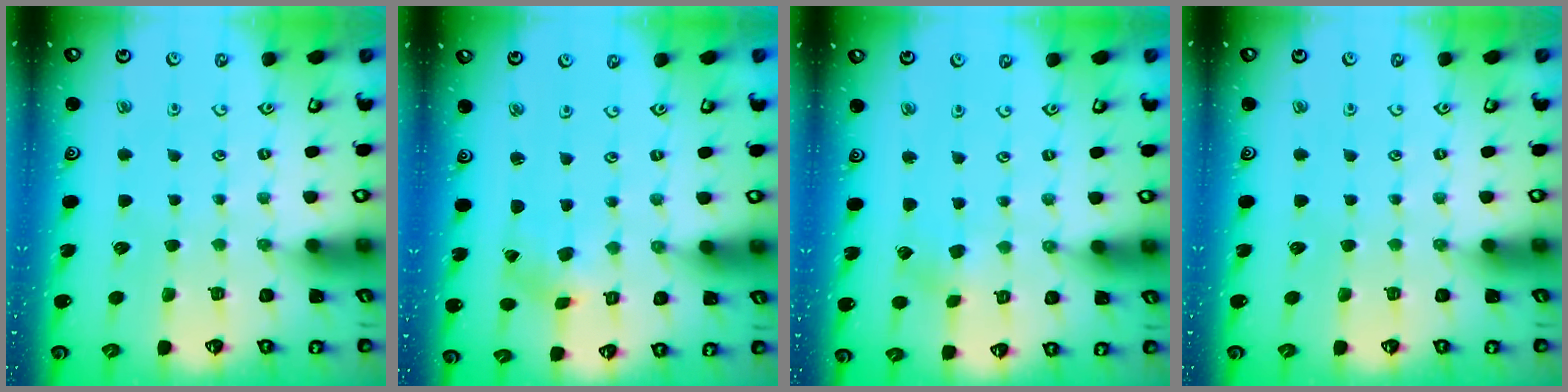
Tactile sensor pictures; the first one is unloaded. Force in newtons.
{"total": 2.7, "press": 2.3, "slide": 1.3}
{"total": 1.6, "press": 1.6, "slide": 0.2}
{"total": 0.0}